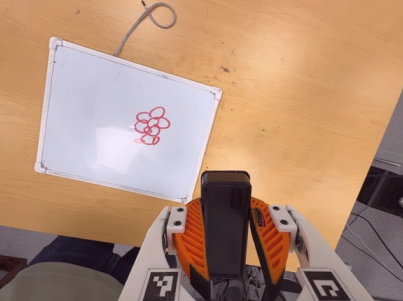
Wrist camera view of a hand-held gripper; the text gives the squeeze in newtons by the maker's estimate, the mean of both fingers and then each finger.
{"total": 8.9, "left": 6.8, "right": 11.0}